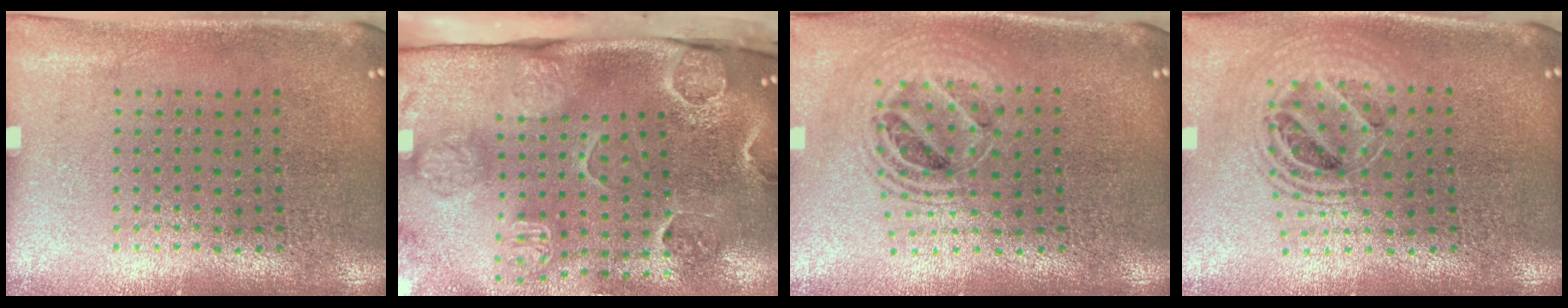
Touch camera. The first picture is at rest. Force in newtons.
{"total": 3.9, "press": 3.3, "slide": 2.1}
{"total": 1.9, "press": 1.6, "slide": 1.1}
{"total": 1.9, "press": 1.6, "slide": 1.1}